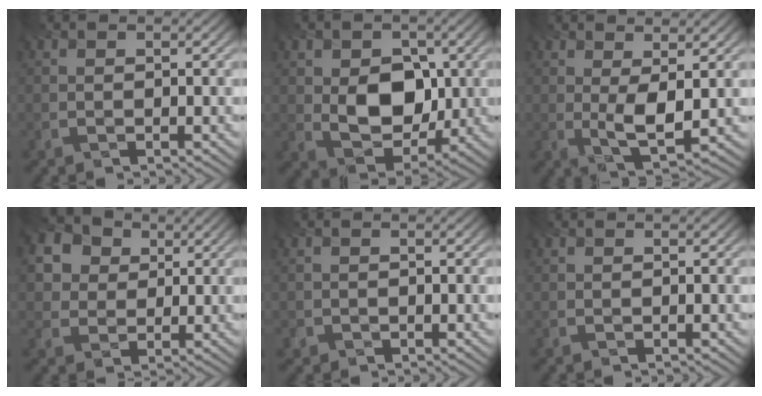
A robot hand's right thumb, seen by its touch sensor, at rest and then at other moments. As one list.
[{"total": 8.0, "force": [-0.2, 6.0, 5.4], "torque": [-0.097, -0.015, -0.007]}, {"total": 5.0, "force": [0.2, 1.7, 4.7], "torque": [-0.095, -0.002, 0.005]}, {"total": 8.4, "force": [3.3, 6.9, 3.4], "torque": [-0.132, 0.020, 0.058]}, {"total": 0.6, "force": [-0.2, 0.5, -0.3], "torque": [0.005, 0.002, 0.002]}, {"total": 0.0}]